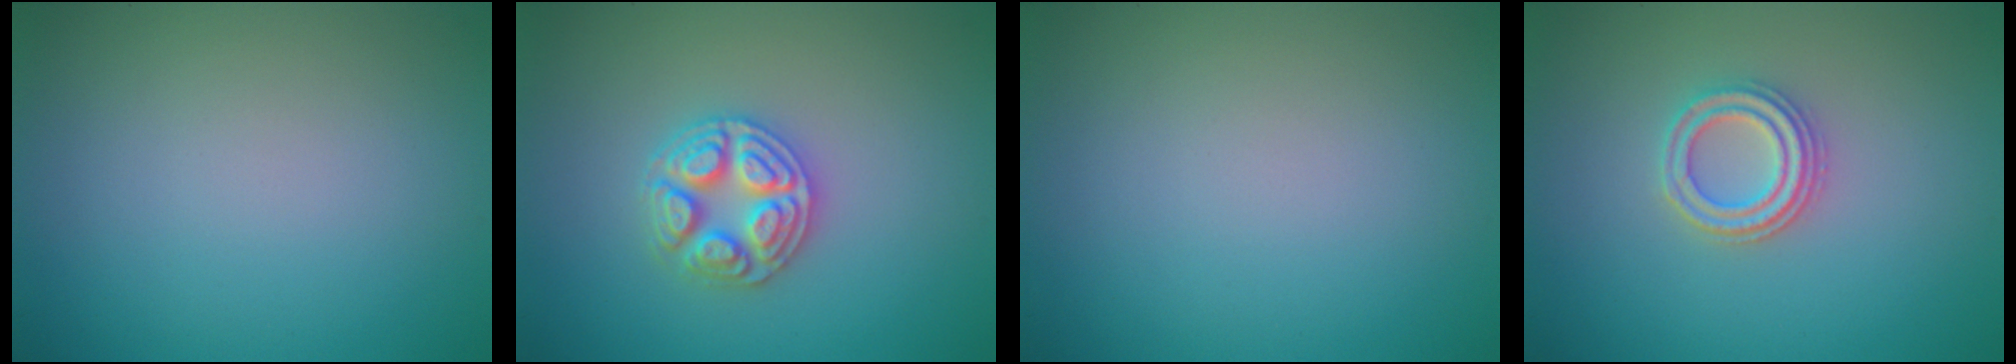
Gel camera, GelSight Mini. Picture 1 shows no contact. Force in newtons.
{"total": 4.4, "press": 4.4, "slide": 0.5}
{"total": 0.0}
{"total": 2.7, "press": 2.6, "slide": 1.0}